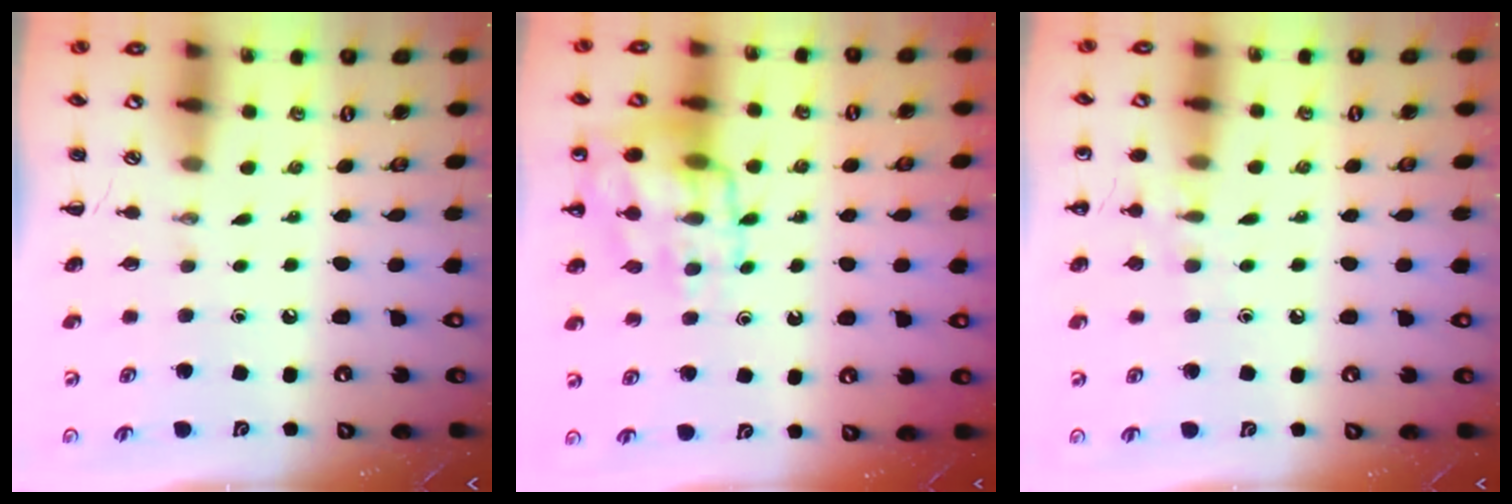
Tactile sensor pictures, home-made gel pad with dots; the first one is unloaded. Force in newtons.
{"total": 13.6, "press": 13.5, "slide": 1.8}
{"total": 6.2, "press": 5.9, "slide": 1.9}